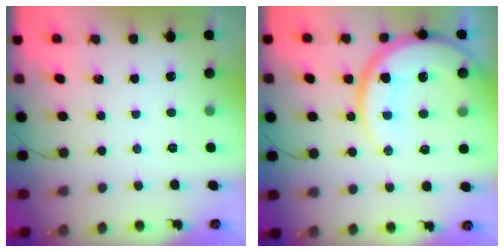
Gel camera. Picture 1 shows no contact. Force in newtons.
{"total": 18.3, "press": 18.2, "slide": 1.7}